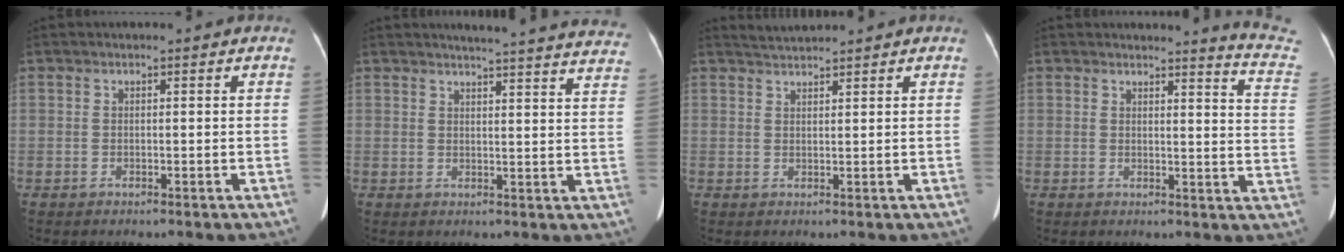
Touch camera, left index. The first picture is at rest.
{"total": 23.2, "force": [22.0, 1.3, 7.4], "torque": [-0.093, -0.069, 0.236]}
{"total": 2.1, "force": [2.1, -0.4, -0.1], "torque": [-0.003, 0.012, 0.046]}
{"total": 9.5, "force": [9.4, -1.1, 0.6], "torque": [-0.008, -0.107, 0.077]}